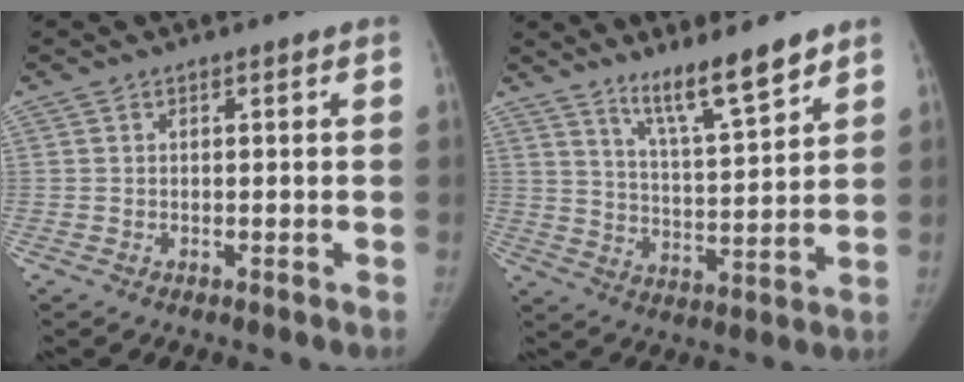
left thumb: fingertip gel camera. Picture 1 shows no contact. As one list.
[{"total": 10.7, "force": [8.2, 1.3, 6.7], "torque": [-0.103, -0.064, 0.148]}]